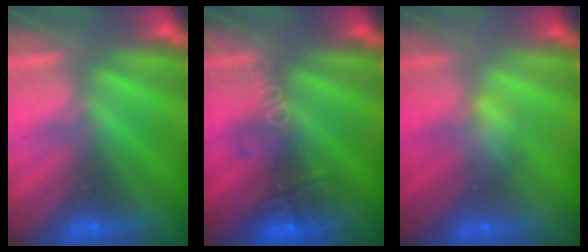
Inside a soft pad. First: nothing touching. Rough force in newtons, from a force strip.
{"total": 2.7}
{"total": 2.6}